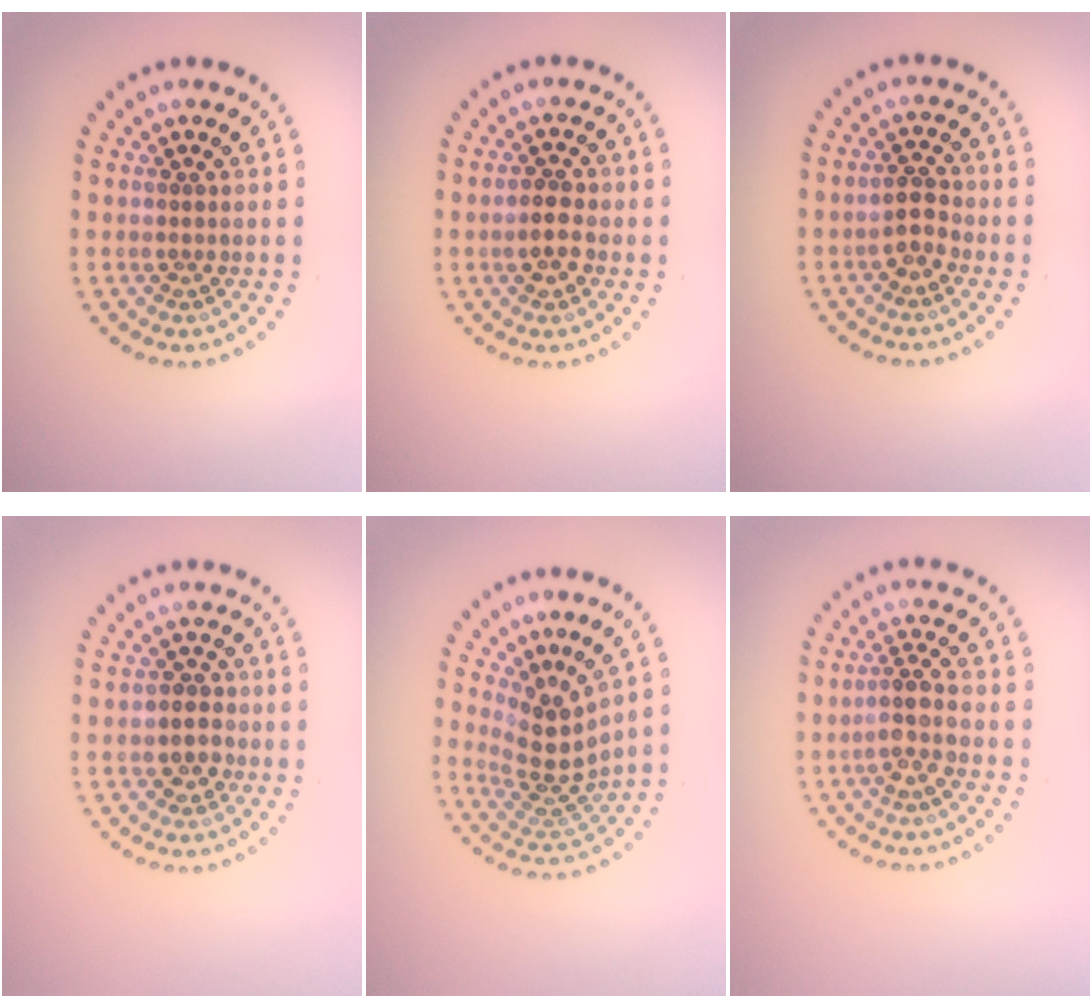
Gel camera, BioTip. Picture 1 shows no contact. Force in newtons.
{"total": 2.4, "press": 2.3, "slide": 0.4}
{"total": 2.4, "press": 2.3, "slide": 0.8}
{"total": 2.4, "press": 2.3, "slide": 0.9}
{"total": 3.8, "press": 2.7, "slide": 2.7}
{"total": 2.5, "press": 2.2, "slide": 1.2}